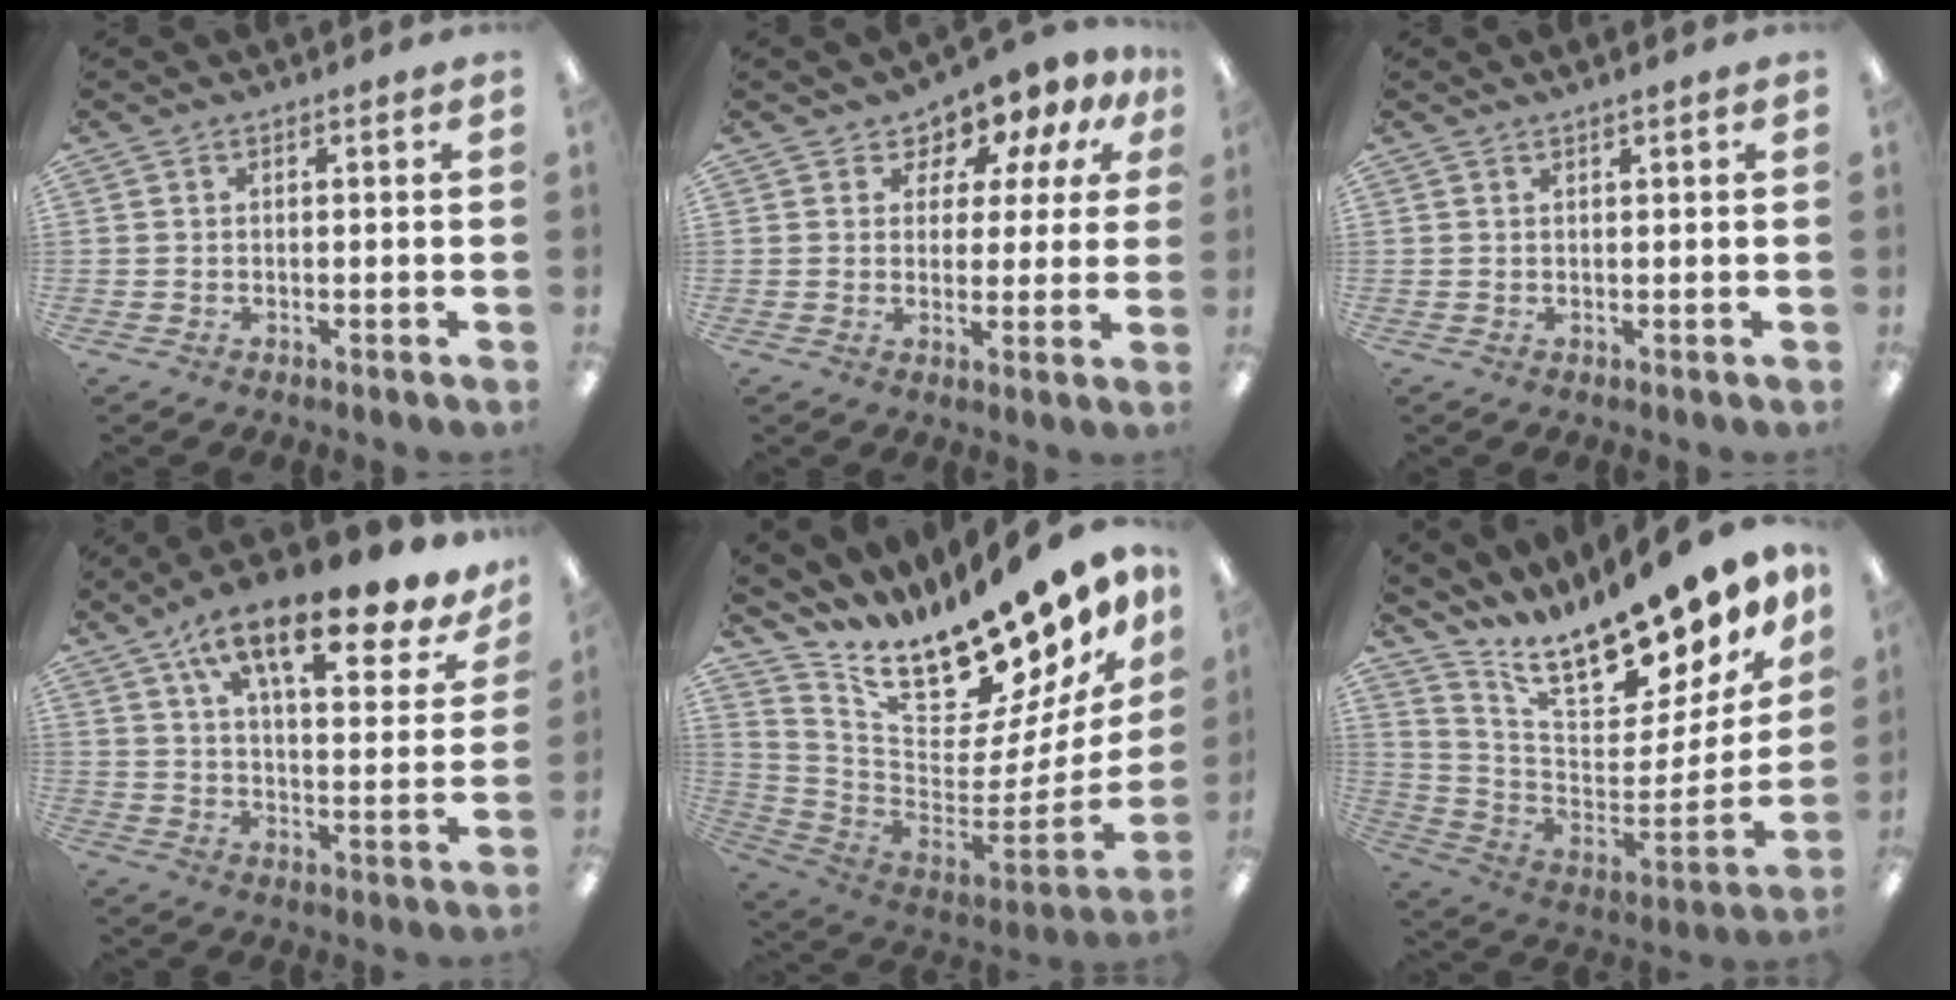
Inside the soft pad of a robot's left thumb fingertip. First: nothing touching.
{"total": 6.8, "force": [4.6, 4.6, 1.9], "torque": [-0.040, -0.037, 0.083]}
{"total": 1.1, "force": [0.8, 0.0, 0.7], "torque": [-0.013, 0.000, 0.015]}
{"total": 17.9, "force": [12.3, 5.6, 11.8], "torque": [-0.181, -0.074, 0.201]}
{"total": 17.4, "force": [15.1, 4.5, 7.3], "torque": [-0.105, -0.140, 0.251]}
{"total": 16.3, "force": [13.4, 4.6, 8.1], "torque": [-0.111, -0.116, 0.220]}